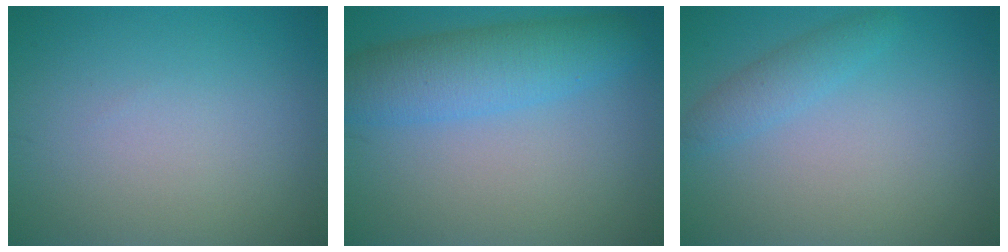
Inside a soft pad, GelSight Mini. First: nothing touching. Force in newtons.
{"total": 5.6, "press": 5.6, "slide": 0.2}
{"total": 1.9, "press": 1.9, "slide": 0.1}